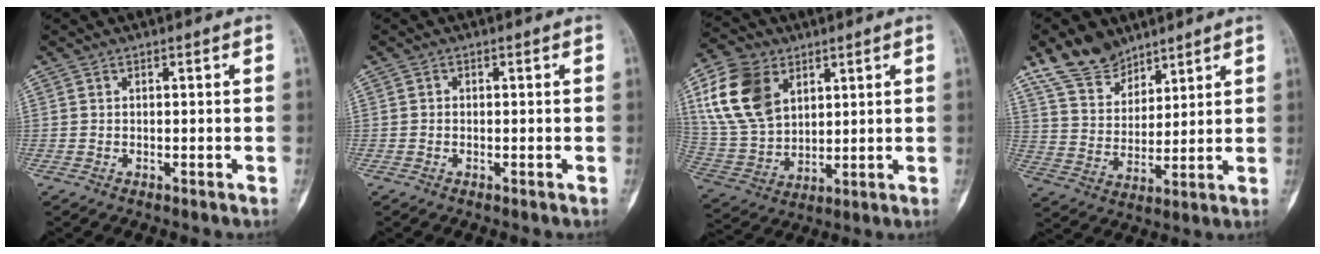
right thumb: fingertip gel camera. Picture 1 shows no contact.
{"total": 0.5, "force": [-0.2, 0.5, 0.1], "torque": [0.007, 0.003, -0.006]}
{"total": 16.3, "force": [6.4, 11.2, 10.0], "torque": [-0.183, -0.014, 0.133]}
{"total": 10.7, "force": [8.2, 6.1, 3.3], "torque": [-0.036, -0.042, 0.162]}